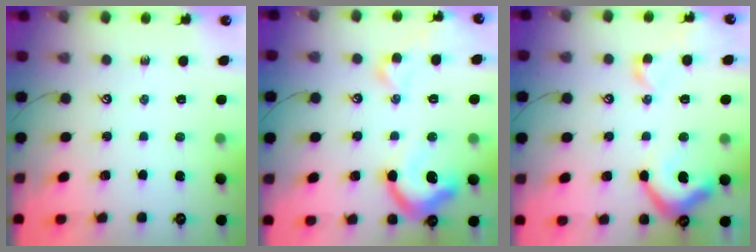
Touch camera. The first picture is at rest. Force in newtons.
{"total": 11.3, "press": 11.2, "slide": 1.4}
{"total": 10.0, "press": 9.9, "slide": 1.2}